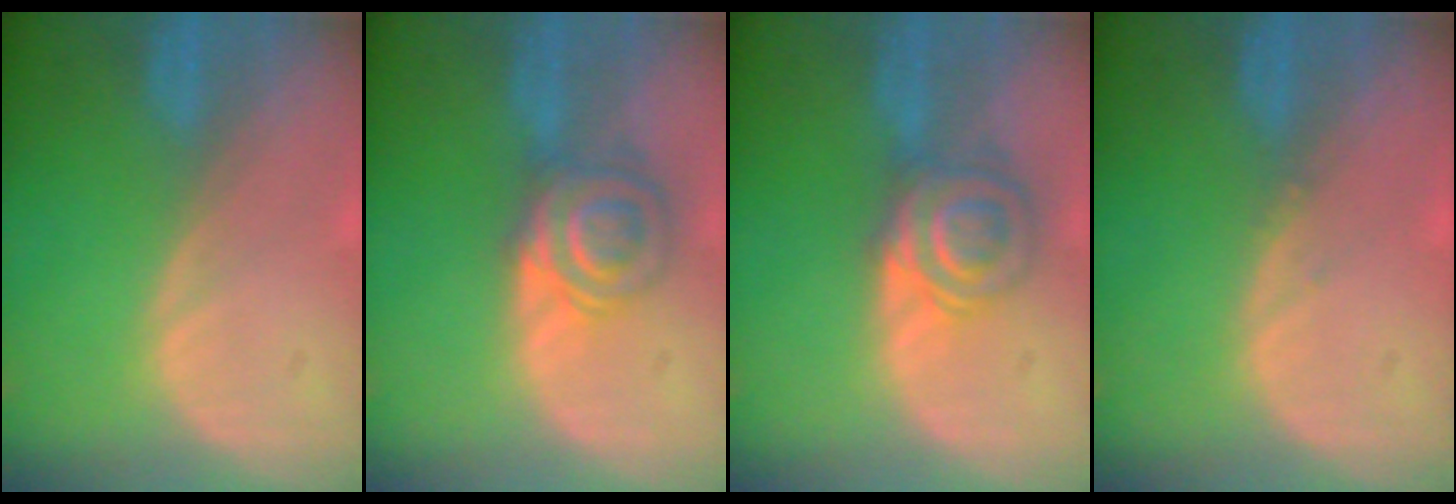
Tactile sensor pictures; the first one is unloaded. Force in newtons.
{"total": 6.8, "press": 5.9, "slide": 3.5}
{"total": 6.8, "press": 5.9, "slide": 3.5}
{"total": 0.5, "press": 0.5, "slide": 0.2}